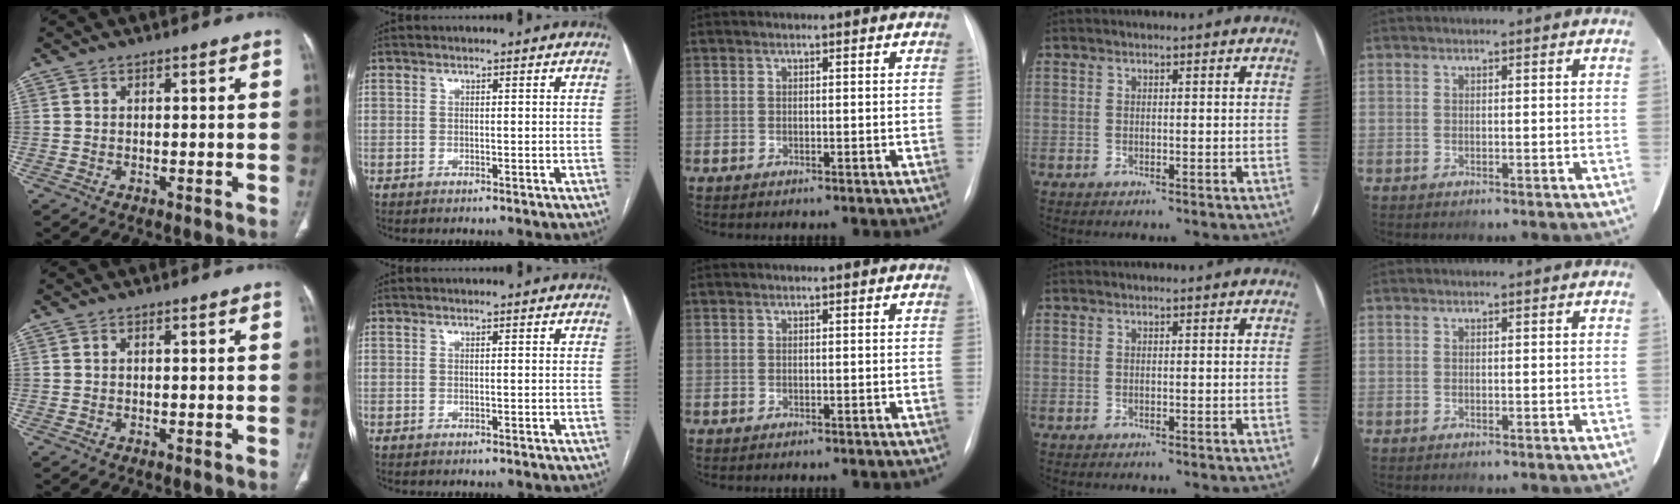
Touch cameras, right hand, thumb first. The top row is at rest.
{}